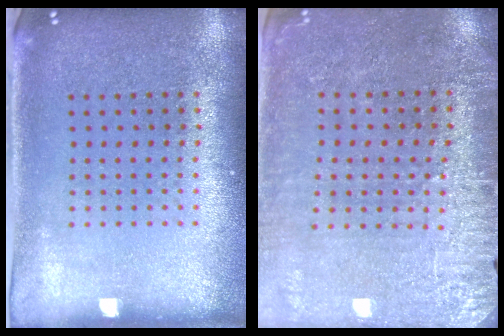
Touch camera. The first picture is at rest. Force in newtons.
{"total": 3.0, "press": 2.9, "slide": 0.6}